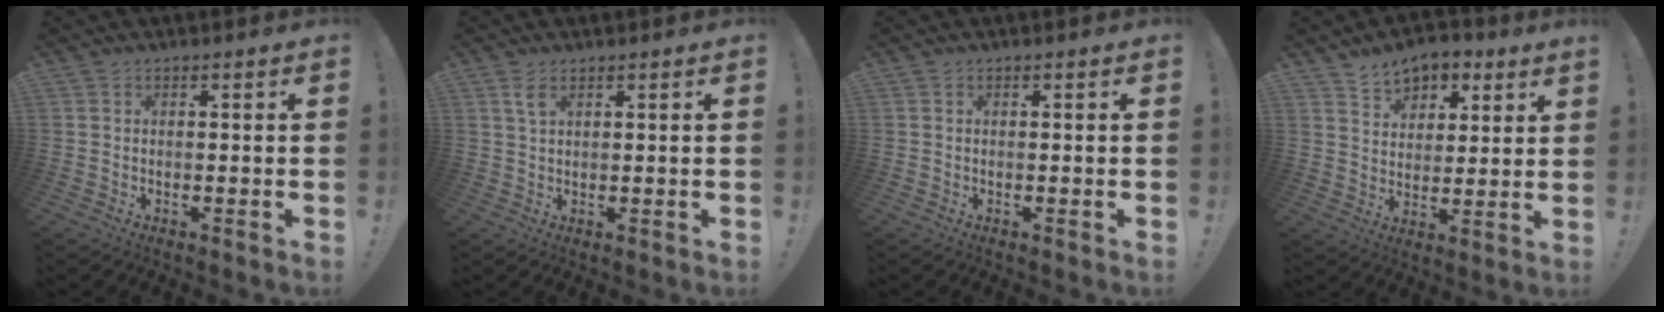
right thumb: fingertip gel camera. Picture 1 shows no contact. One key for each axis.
{"total": 2.9, "fx": 1.5, "fy": 1.2, "fz": 2.3, "tx": -0.046, "ty": 0.000, "tz": 0.026}
{"total": 0.0}
{"total": 8.4, "fx": 6.1, "fy": 5.2, "fz": 2.5, "tx": -0.038, "ty": -0.037, "tz": 0.116}